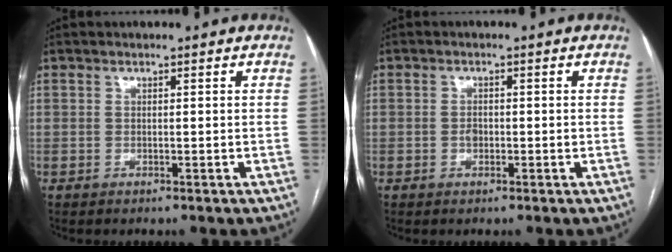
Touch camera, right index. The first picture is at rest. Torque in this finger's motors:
{"motor_torque": [0.27, -0.06, 0.21, 0.03]}